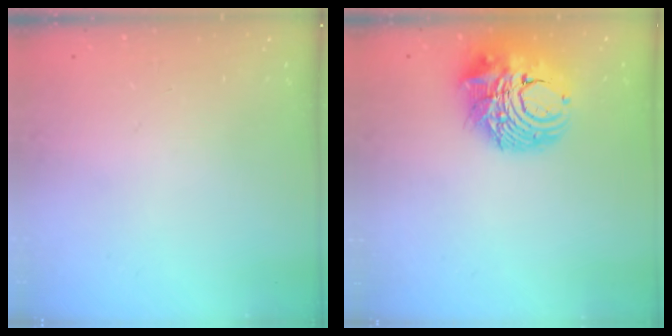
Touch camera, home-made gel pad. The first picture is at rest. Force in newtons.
{"total": 14.2, "press": 14.1, "slide": 1.8}